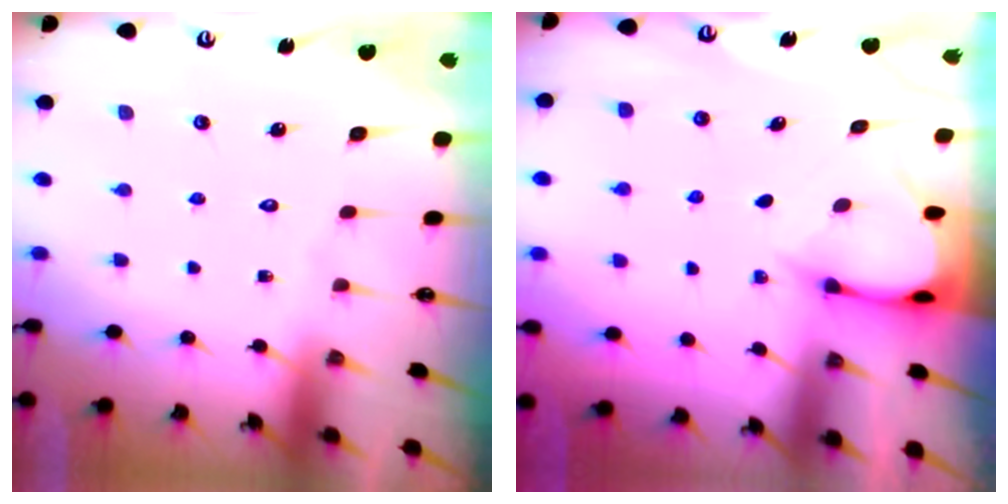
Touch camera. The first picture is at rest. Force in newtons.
{"total": 3.4, "press": 3.4, "slide": 0.2}